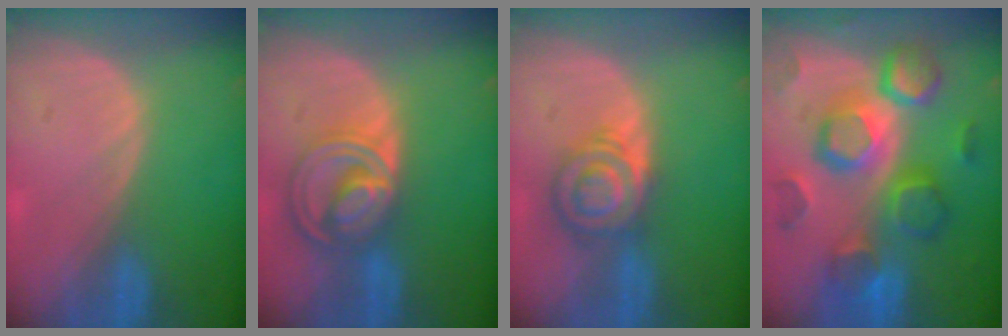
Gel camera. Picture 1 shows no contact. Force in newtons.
{"total": 8.5, "press": 7.2, "slide": 4.5}
{"total": 6.4, "press": 6.4, "slide": 0.0}
{"total": 12.4, "press": 12.4, "slide": 1.0}